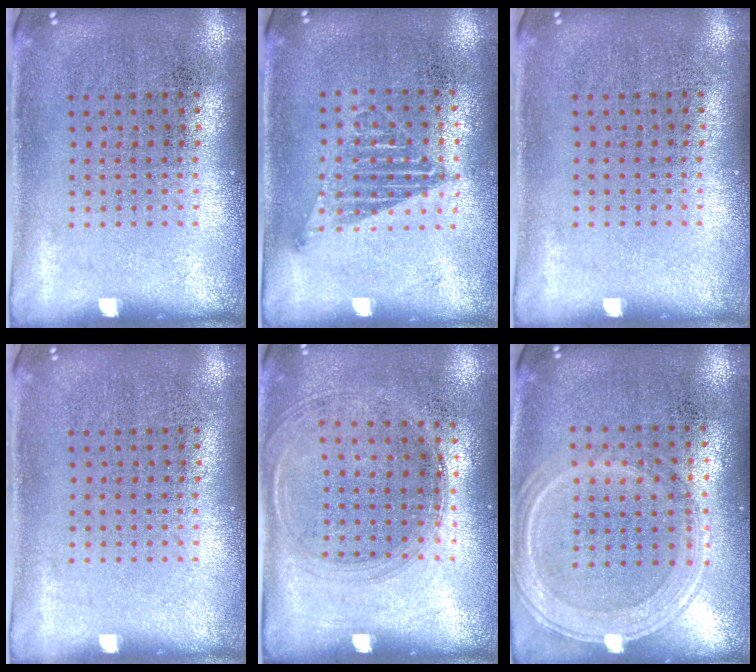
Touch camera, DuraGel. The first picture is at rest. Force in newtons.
{"total": 1.2, "press": 1.0, "slide": 0.6}
{"total": 0.0}
{"total": 0.0}
{"total": 1.3, "press": 1.2, "slide": 0.5}
{"total": 1.2, "press": 1.2, "slide": 0.4}